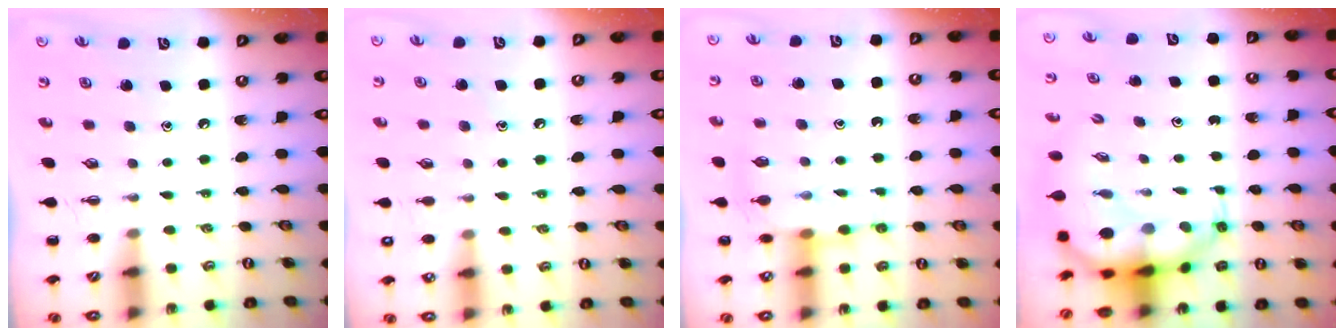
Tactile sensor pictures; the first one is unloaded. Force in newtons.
{"total": 7.8, "press": 7.6, "slide": 1.9}
{"total": 8.3, "press": 8.3, "slide": 1.0}
{"total": 7.9, "press": 7.7, "slide": 1.9}